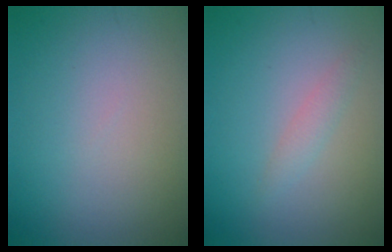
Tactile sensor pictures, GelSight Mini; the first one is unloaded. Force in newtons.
{"total": 1.2, "press": 1.2, "slide": 0.0}